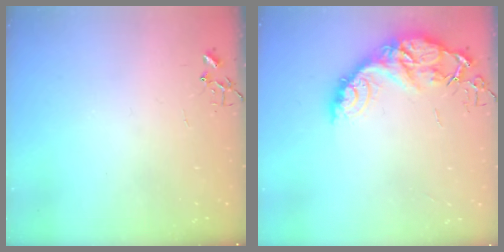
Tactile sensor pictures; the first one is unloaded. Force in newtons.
{"total": 15.1, "press": 15.0, "slide": 1.1}